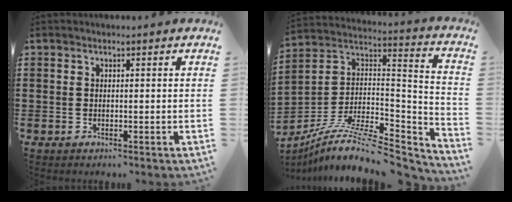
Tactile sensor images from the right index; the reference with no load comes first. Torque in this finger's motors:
{"motor_torque": [-0.38, -0.27, -0.93, -0.21]}